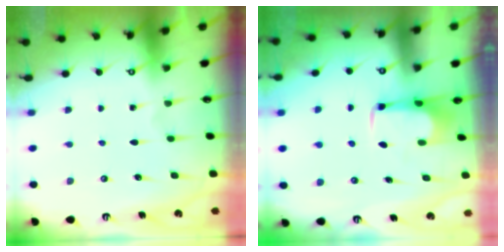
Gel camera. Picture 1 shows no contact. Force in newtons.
{"total": 1.6, "press": 1.5, "slide": 0.5}